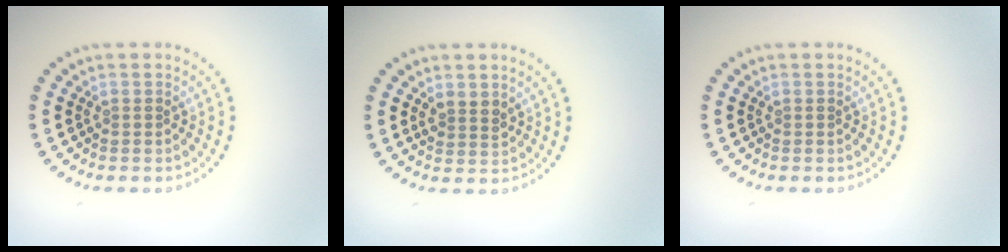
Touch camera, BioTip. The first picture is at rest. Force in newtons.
{"total": 1.6, "press": 1.4, "slide": 0.8}
{"total": 0.0}